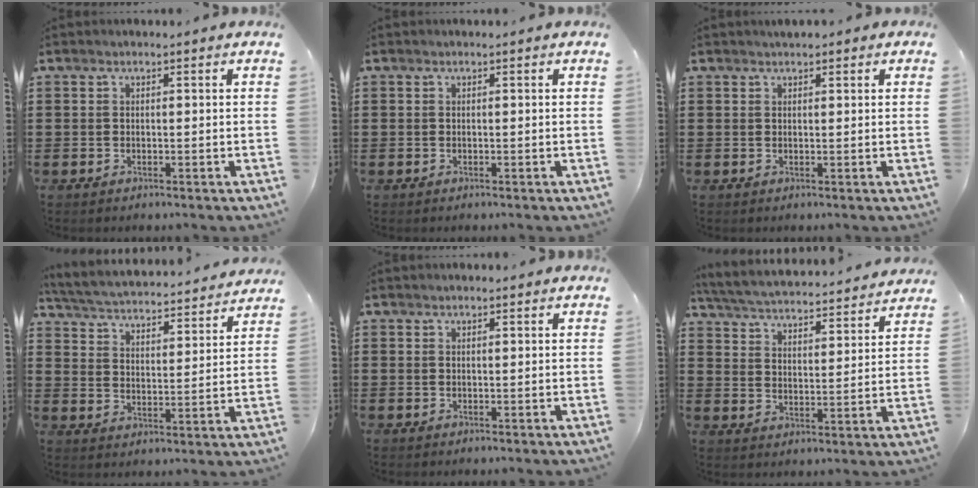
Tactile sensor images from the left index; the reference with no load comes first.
{"total": 0.0}
{"total": 1.2, "force": [1.1, 0.4, 0.4], "torque": [-0.009, 0.004, 0.020]}
{"total": 3.3, "force": [3.3, -0.3, 0.6], "torque": [-0.032, -0.031, 0.047]}
{"total": 0.8, "force": [0.8, 0.2, 0.2], "torque": [-0.005, 0.001, 0.015]}
{"total": 4.0, "force": [3.9, -0.2, 0.8], "torque": [-0.039, -0.033, 0.060]}